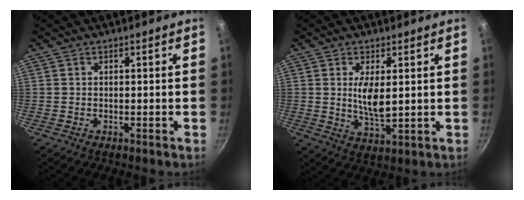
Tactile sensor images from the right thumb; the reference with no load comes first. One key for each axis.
{"total": 6.5, "fx": 1.1, "fy": 2.5, "fz": 5.9, "tx": -0.106, "ty": -0.019, "tz": 0.027}